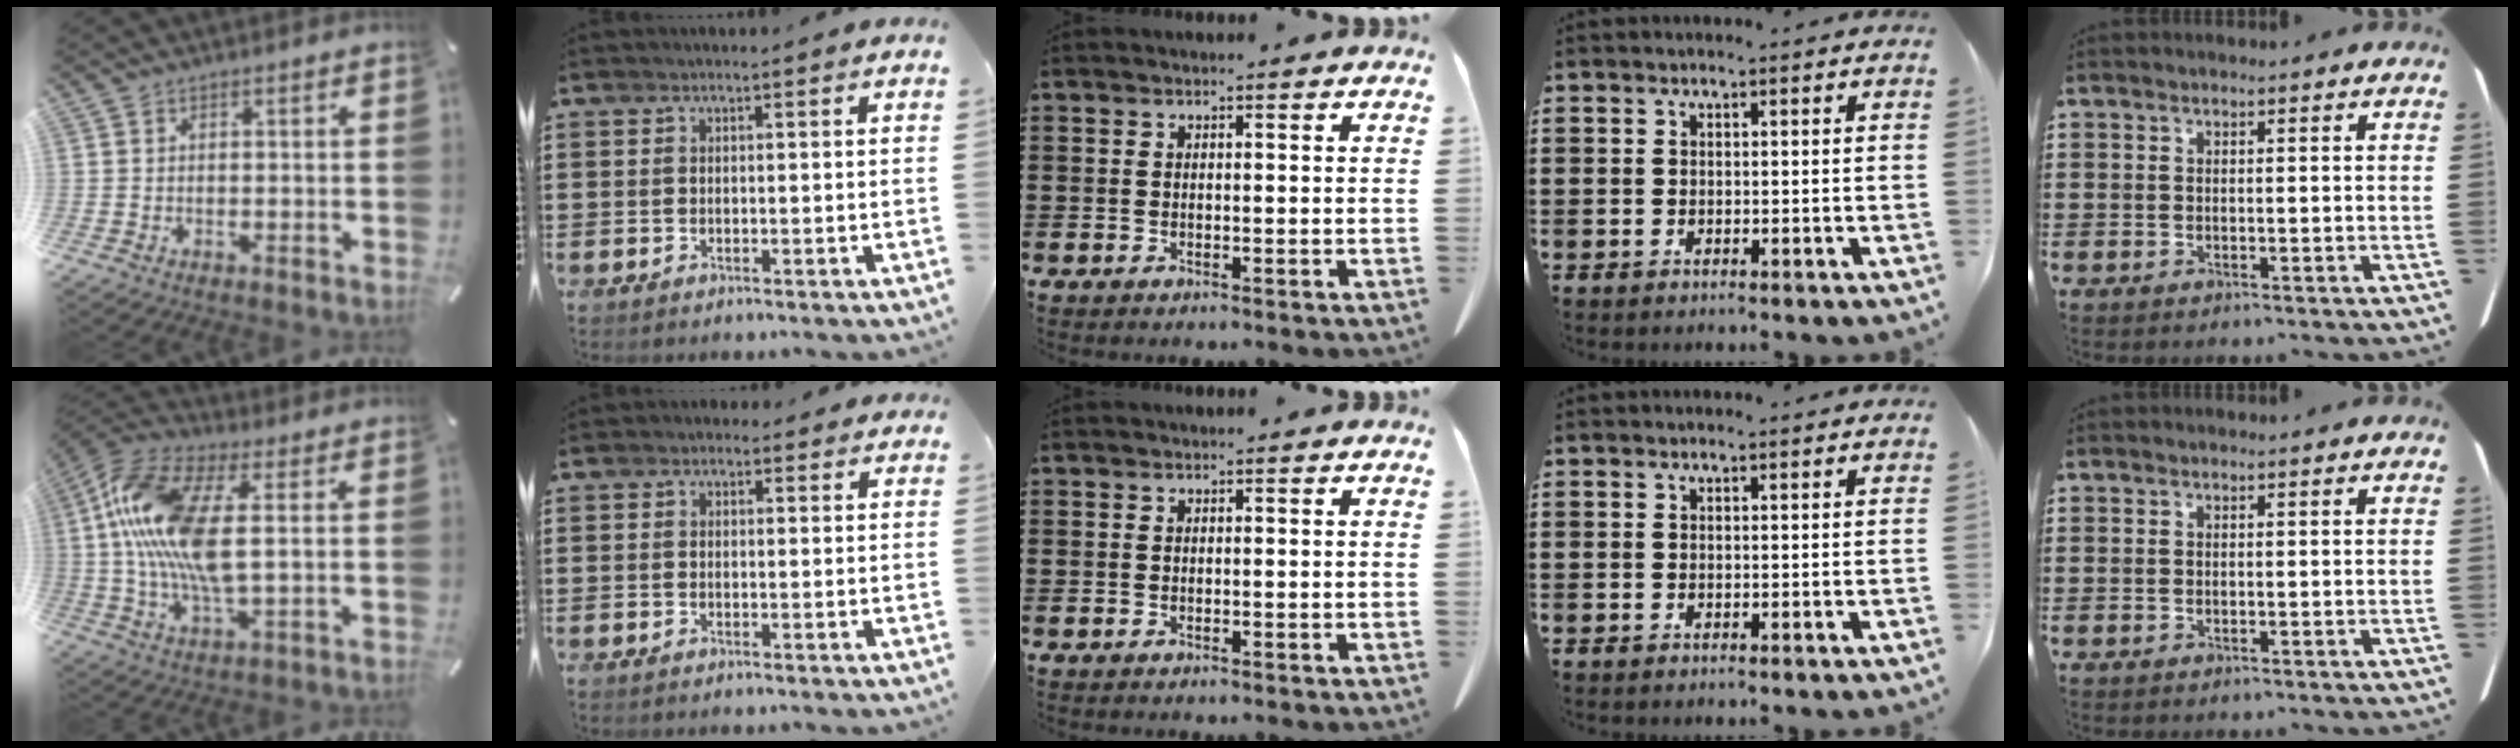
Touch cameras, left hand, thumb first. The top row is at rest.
{"thumb": {"total": 17.9, "force": [2.1, 7.5, 16.1], "torque": [-0.343, -0.012, 0.034]}, "index": {"total": 1.3, "force": [0.9, 0.9, 0.2], "torque": [-0.007, 0.008, 0.018]}}